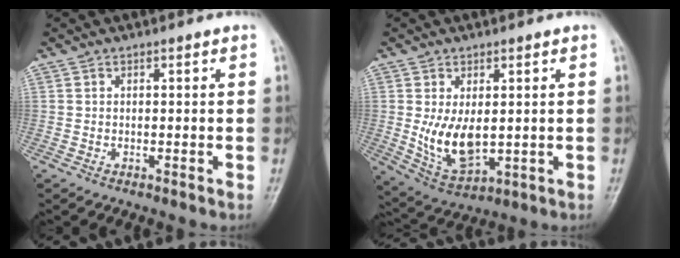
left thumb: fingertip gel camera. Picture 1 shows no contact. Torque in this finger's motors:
{"motor_torque": [0.69, 0.73, 1.31, -0.40, 0.13]}